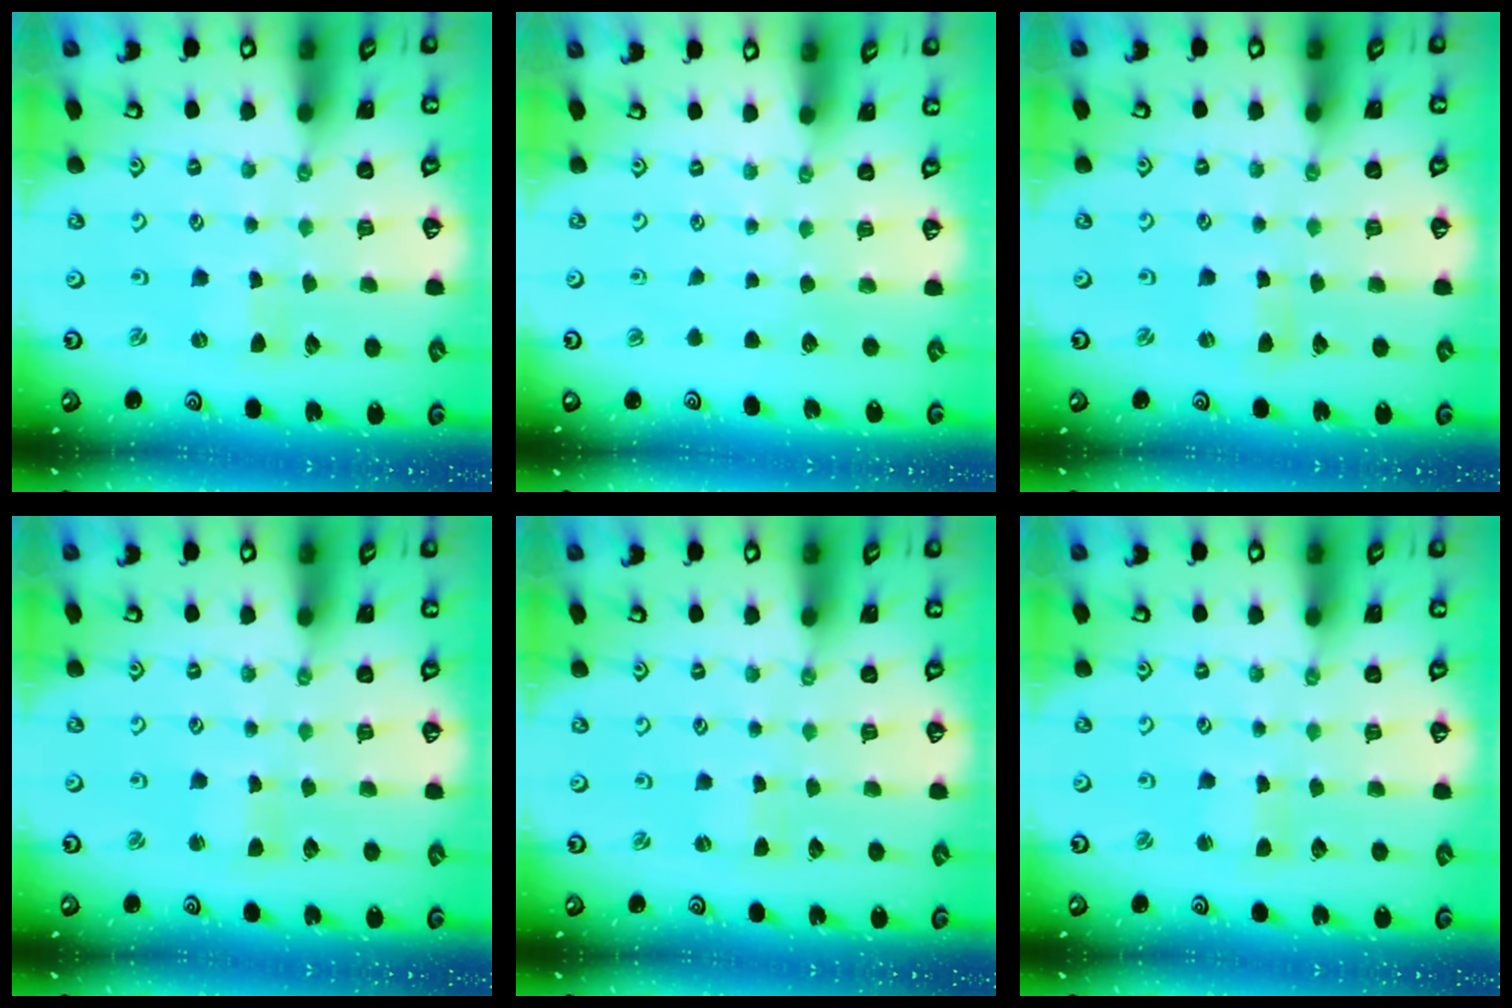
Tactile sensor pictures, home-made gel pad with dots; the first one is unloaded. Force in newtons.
{"total": 0.0}
{"total": 1.0, "press": 1.0, "slide": 0.2}
{"total": 1.4, "press": 1.3, "slide": 0.3}
{"total": 0.0}
{"total": 1.4, "press": 1.3, "slide": 0.3}